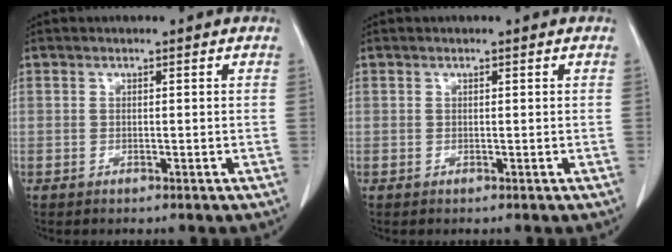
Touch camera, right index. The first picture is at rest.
{"total": 0.0}